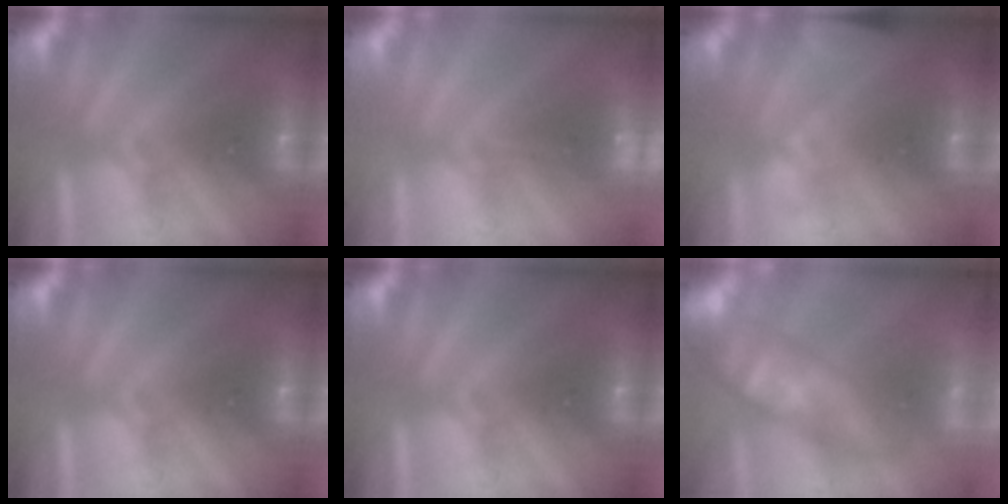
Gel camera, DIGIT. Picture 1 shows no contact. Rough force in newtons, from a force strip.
{"total": 1.7}
{"total": 4.5}
{"total": 0.0}
{"total": 0.0}
{"total": 4.6}